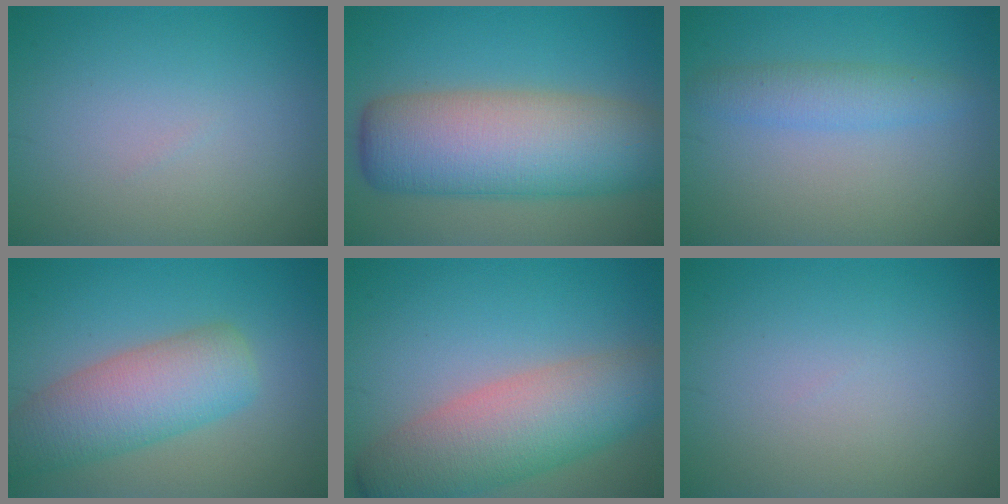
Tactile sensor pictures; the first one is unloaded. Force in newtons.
{"total": 11.3, "press": 11.3, "slide": 0.3}
{"total": 2.5, "press": 2.5, "slide": 0.1}
{"total": 6.8, "press": 6.8, "slide": 0.5}
{"total": 8.2, "press": 8.2, "slide": 0.6}
{"total": 0.0}